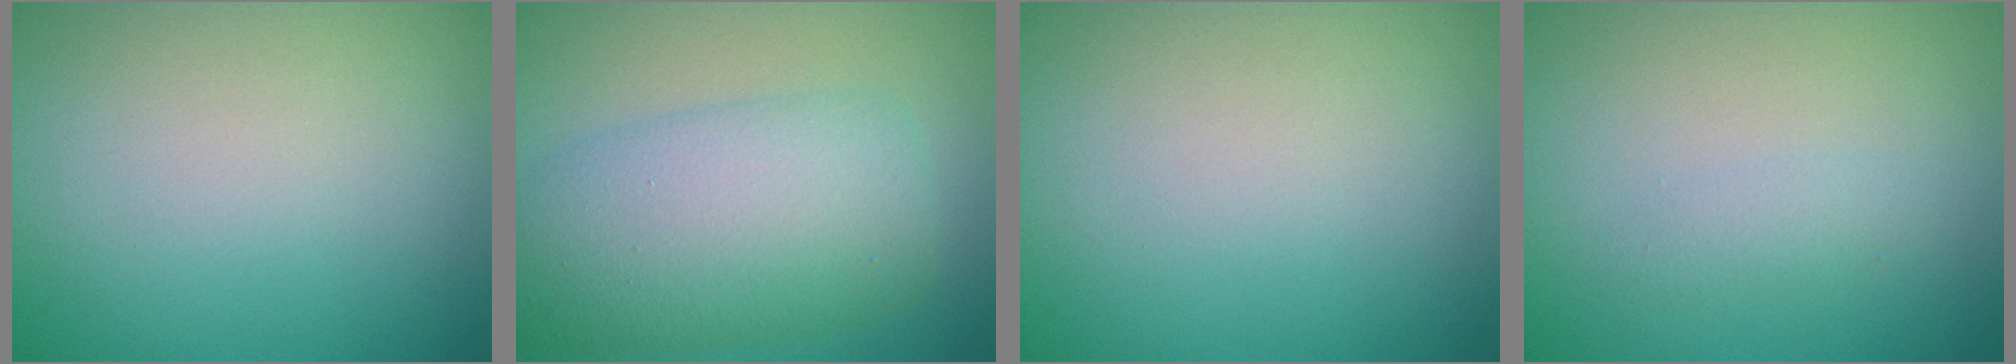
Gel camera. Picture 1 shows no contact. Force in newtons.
{"total": 8.0, "press": 8.0, "slide": 0.2}
{"total": 0.0}
{"total": 1.1, "press": 1.1, "slide": 0.1}